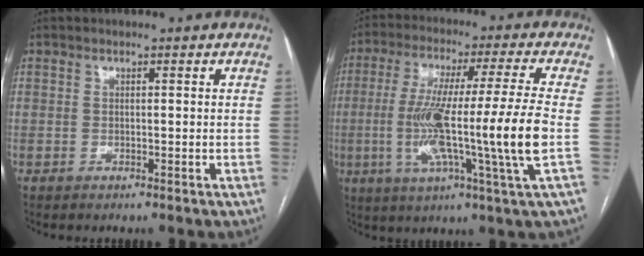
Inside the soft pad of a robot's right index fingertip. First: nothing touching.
{"total": 18.2, "force": [-2.7, -1.7, 18.0], "torque": [-0.310, -0.014, -0.059]}